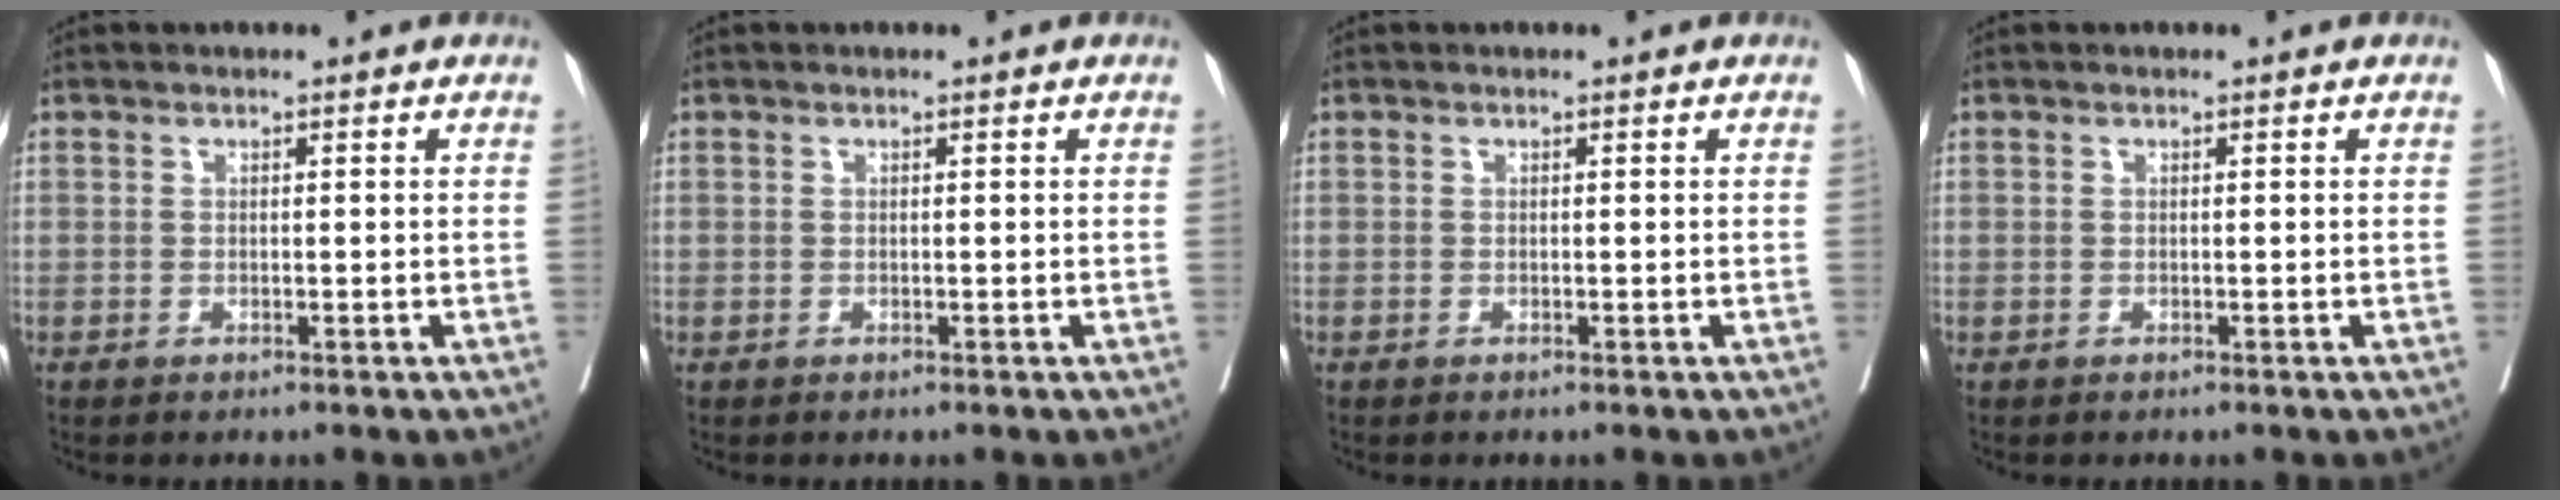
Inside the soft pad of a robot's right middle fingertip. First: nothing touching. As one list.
[{"total": 0.0}, {"total": 0.0}, {"total": 0.0}]